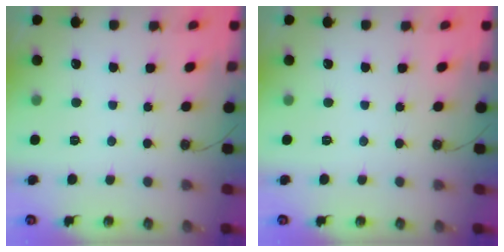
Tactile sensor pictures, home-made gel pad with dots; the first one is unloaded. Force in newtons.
{"total": 0.0}